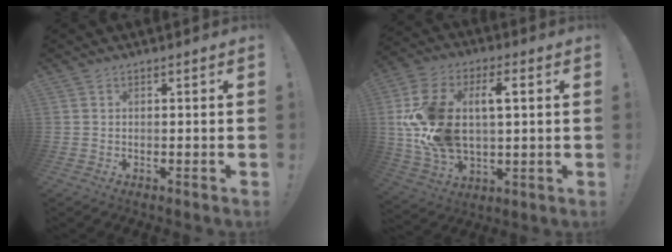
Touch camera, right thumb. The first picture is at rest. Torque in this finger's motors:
{"motor_torque": [2.48, 2.53, 1.69, 0.43, 0.26]}